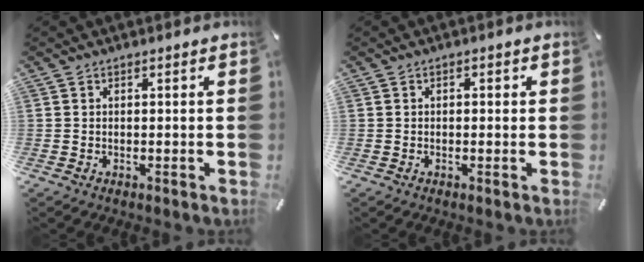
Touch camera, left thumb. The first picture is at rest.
{"total": 0.9, "force": [-0.2, 0.7, 0.5], "torque": [-0.009, 0.005, -0.004]}